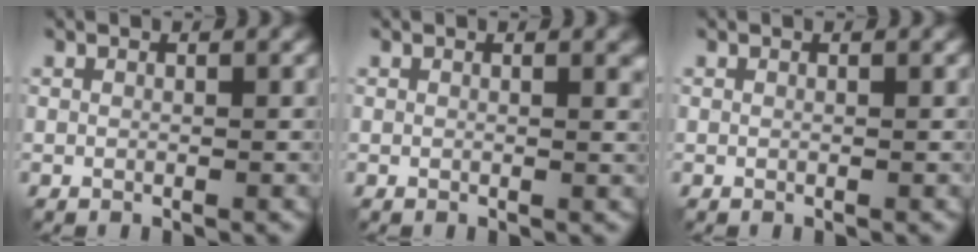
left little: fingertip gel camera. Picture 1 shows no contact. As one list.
[{"total": 1.0, "force": [0.4, 0.3, 0.8], "torque": [-0.008, 0.001, 0.006]}, {"total": 0.0}]